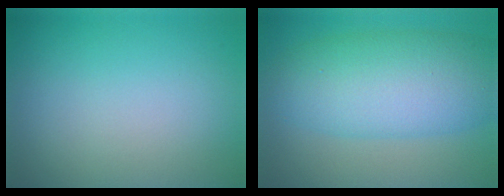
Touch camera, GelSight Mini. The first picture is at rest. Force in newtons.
{"total": 8.6, "press": 8.6, "slide": 0.3}